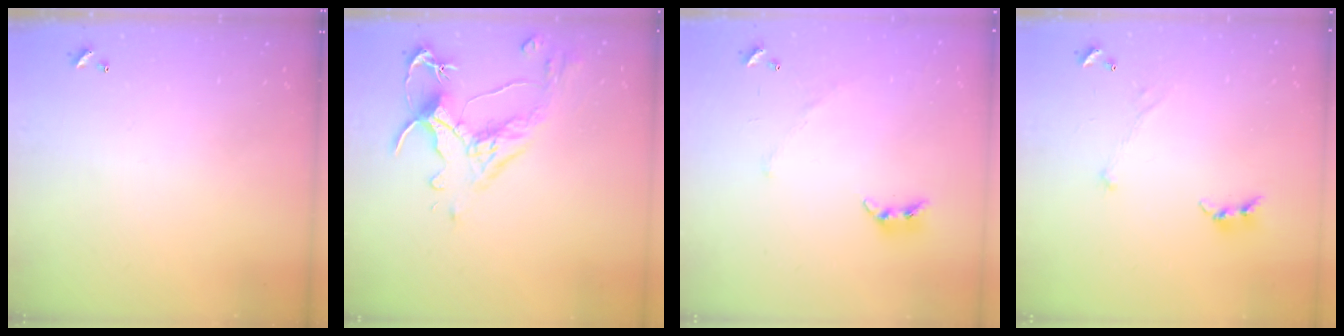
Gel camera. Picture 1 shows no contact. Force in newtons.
{"total": 3.2, "press": 2.9, "slide": 1.3}
{"total": 3.7, "press": 3.6, "slide": 0.9}
{"total": 0.0}